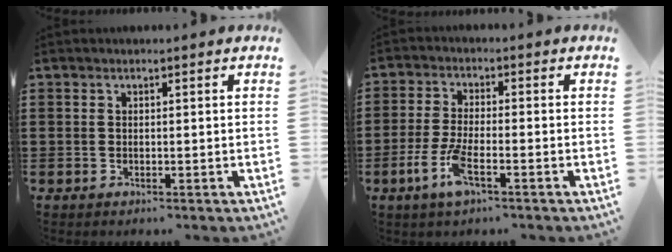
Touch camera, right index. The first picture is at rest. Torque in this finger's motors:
{"motor_torque": [0.57, 0.30, 0.52, 0.12]}